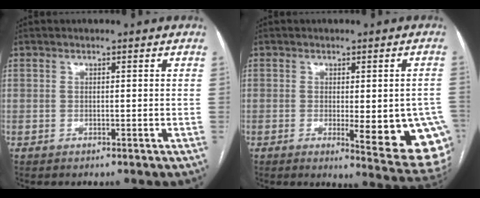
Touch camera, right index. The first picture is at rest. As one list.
[{"total": 13.7, "force": [-3.5, 3.1, 12.9], "torque": [-0.086, -0.004, -0.030]}]